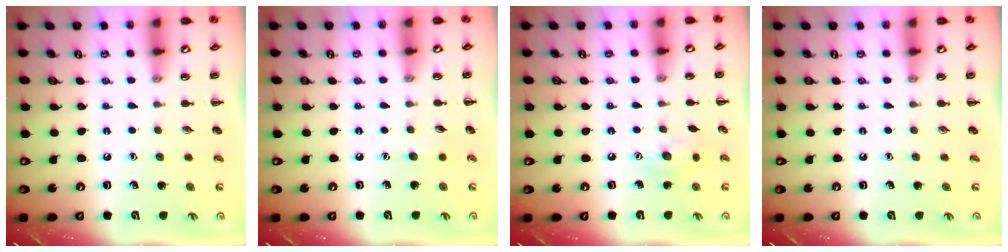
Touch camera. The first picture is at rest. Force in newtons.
{"total": 3.8, "press": 3.7, "slide": 0.9}
{"total": 7.0, "press": 7.0, "slide": 0.9}
{"total": 0.0}